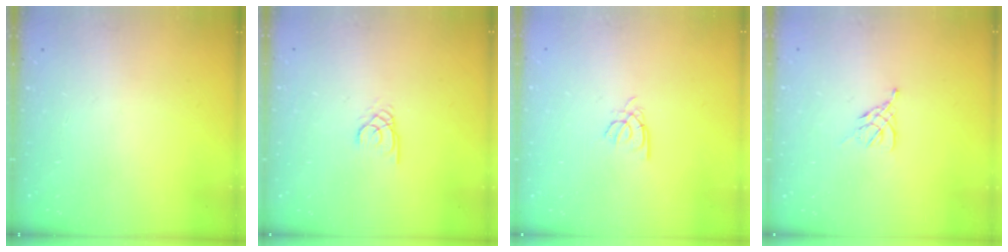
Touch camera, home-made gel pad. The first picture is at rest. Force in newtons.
{"total": 1.9, "press": 1.9, "slide": 0.0}
{"total": 2.4, "press": 2.4, "slide": 0.4}
{"total": 4.7, "press": 4.6, "slide": 0.7}